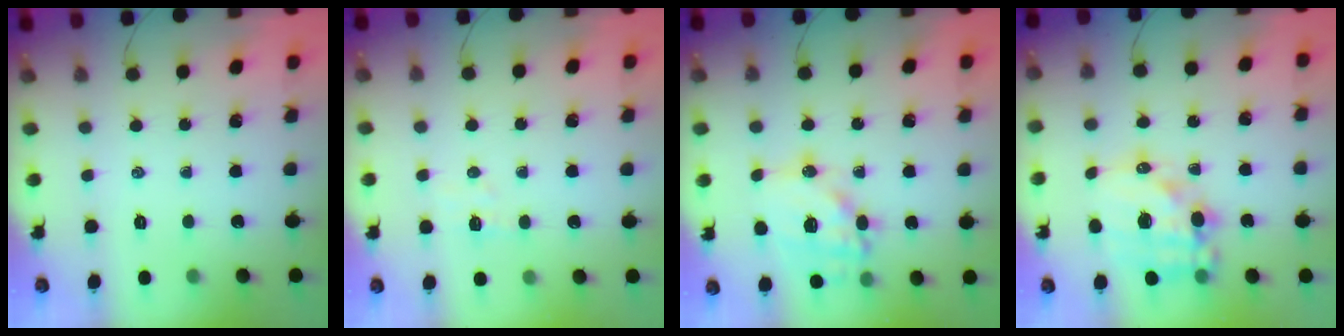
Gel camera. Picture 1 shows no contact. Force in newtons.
{"total": 4.7, "press": 4.6, "slide": 1.2}
{"total": 15.5, "press": 15.2, "slide": 2.9}
{"total": 16.4, "press": 16.0, "slide": 3.7}